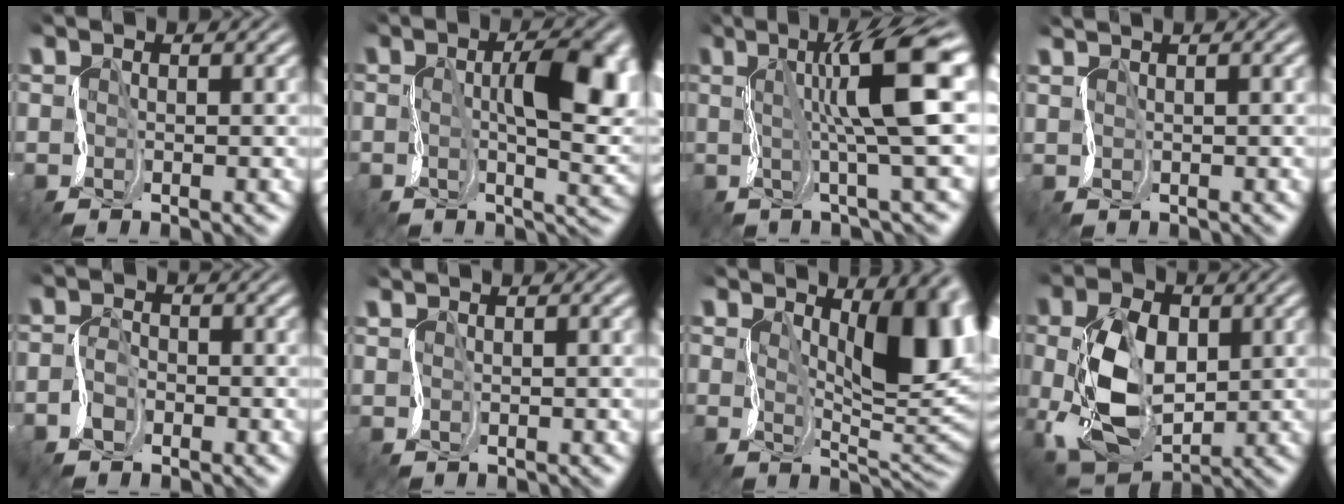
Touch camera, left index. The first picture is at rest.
{"total": 7.9, "force": [1.1, 2.9, 7.3], "torque": [-0.121, 0.007, 0.018]}
{"total": 8.1, "force": [1.7, 0.7, 7.9], "torque": [-0.103, 0.021, 0.023]}
{"total": 2.5, "force": [1.8, 1.0, 1.4], "torque": [-0.006, 0.027, 0.002]}
{"total": 1.5, "force": [-1.3, 0.7, 0.2], "torque": [-0.018, 0.008, -0.036]}
{"total": 0.8, "force": [0.5, -0.3, -0.6], "torque": [0.013, -0.001, 0.005]}
{"total": 9.3, "force": [2.0, 3.9, 8.1], "torque": [-0.109, 0.008, 0.031]}
{"total": 7.0, "force": [0.4, 5.1, 4.8], "torque": [-0.127, 0.000, 0.011]}